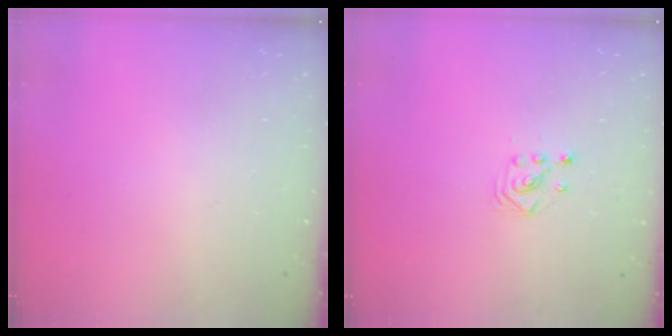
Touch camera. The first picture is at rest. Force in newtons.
{"total": 3.0, "press": 3.0, "slide": 0.4}